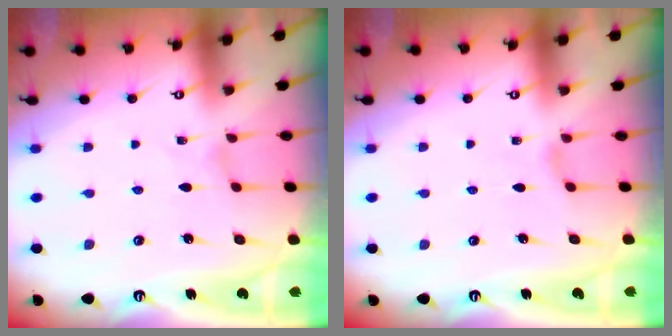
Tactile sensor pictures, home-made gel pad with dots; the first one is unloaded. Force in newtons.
{"total": 1.0, "press": 1.0, "slide": 0.3}